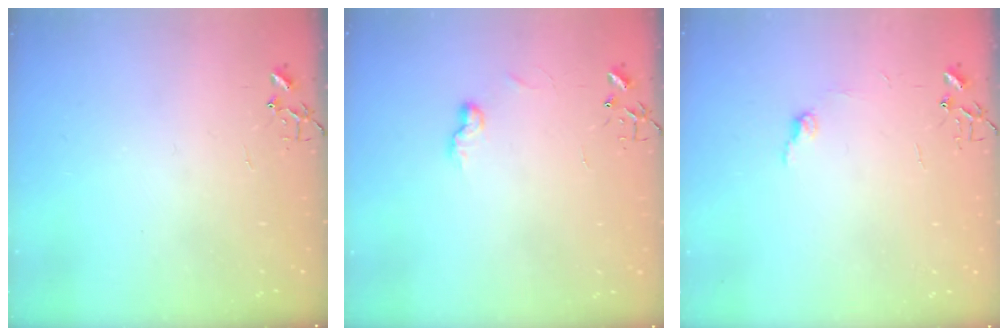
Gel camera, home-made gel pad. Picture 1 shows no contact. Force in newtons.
{"total": 6.0, "press": 6.0, "slide": 0.7}
{"total": 6.6, "press": 6.6, "slide": 0.7}